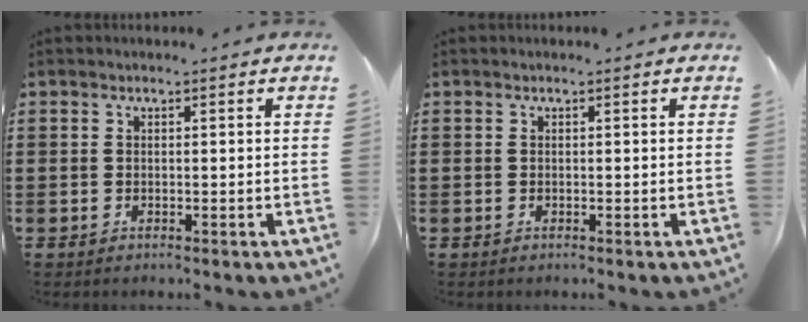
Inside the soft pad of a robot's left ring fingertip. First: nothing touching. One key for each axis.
{"total": 0.0}